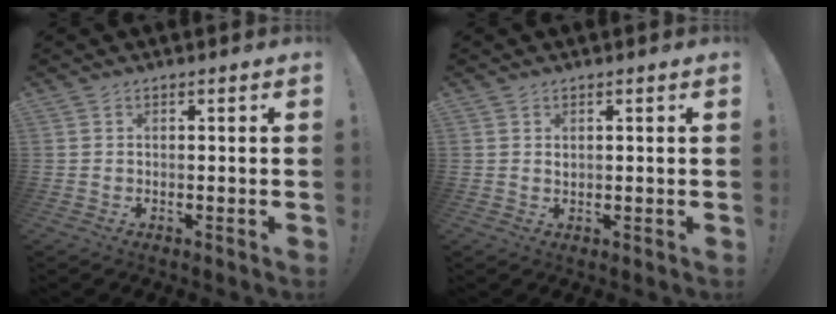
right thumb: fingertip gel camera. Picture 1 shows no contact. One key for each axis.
{"total": 0.8, "fx": 0.6, "fy": 0.4, "fz": 0.3, "tx": 0.000, "ty": -0.001, "tz": 0.010}